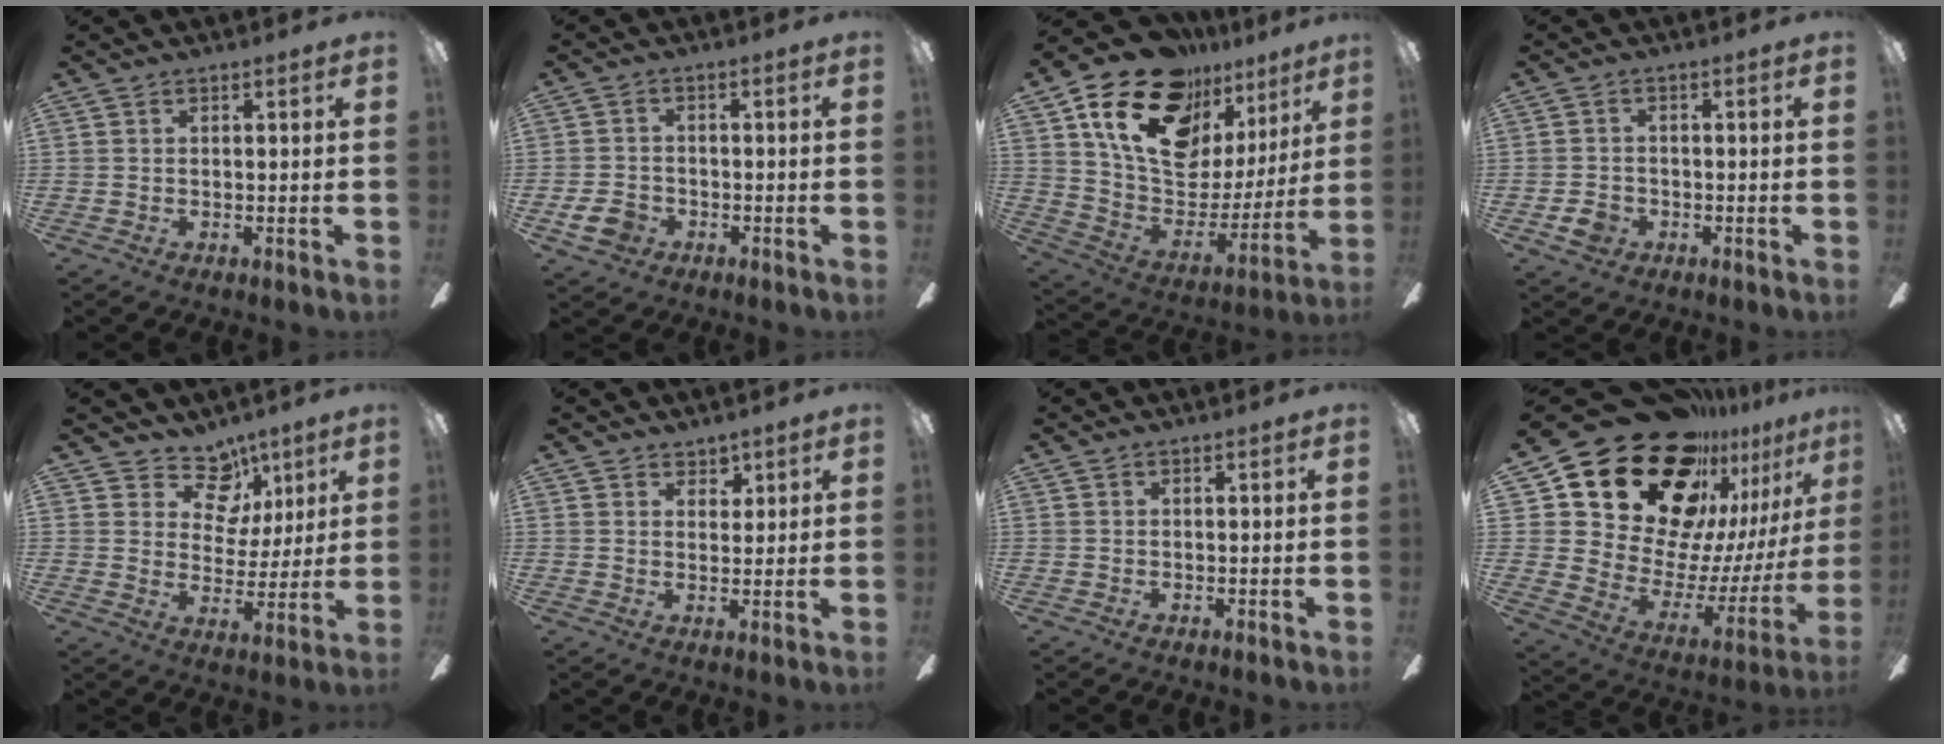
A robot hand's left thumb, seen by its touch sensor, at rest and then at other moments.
{"total": 5.8, "force": [-2.5, 4.4, 2.8], "torque": [-0.069, 0.013, -0.047]}
{"total": 22.5, "force": [14.2, 12.9, 11.7], "torque": [-0.199, -0.084, 0.258]}
{"total": 4.0, "force": [-1.7, 3.2, 1.5], "torque": [-0.035, 0.006, -0.032]}
{"total": 12.4, "force": [6.9, 8.9, 5.1], "torque": [-0.067, -0.039, 0.129]}
{"total": 3.7, "force": [2.8, 2.5, 0.3], "torque": [0.006, -0.014, 0.047]}
{"total": 0.0}
{"total": 26.5, "force": [20.5, 12.4, 11.3], "torque": [-0.202, -0.157, 0.389]}